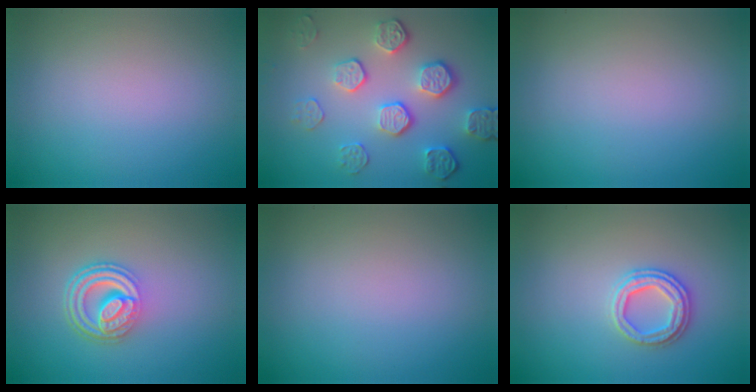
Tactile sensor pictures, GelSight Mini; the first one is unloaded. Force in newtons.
{"total": 5.4, "press": 3.9, "slide": 3.7}
{"total": 0.0}
{"total": 4.7, "press": 3.3, "slide": 3.3}
{"total": 0.0}
{"total": 2.6, "press": 2.5, "slide": 0.3}